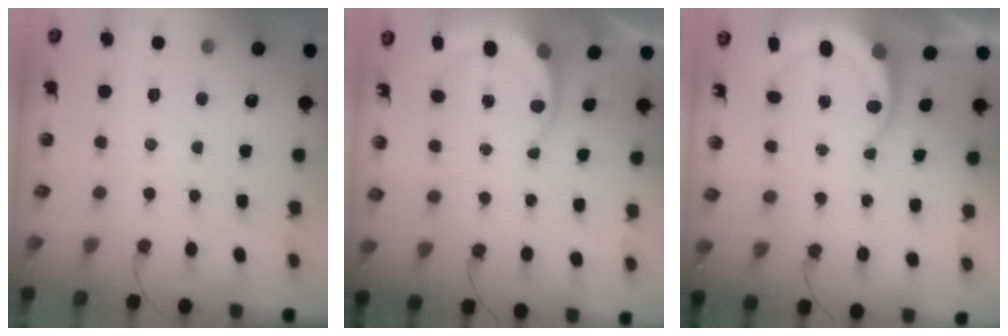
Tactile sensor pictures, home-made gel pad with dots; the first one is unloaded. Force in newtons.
{"total": 6.5, "press": 6.4, "slide": 0.8}
{"total": 7.8, "press": 7.5, "slide": 2.3}